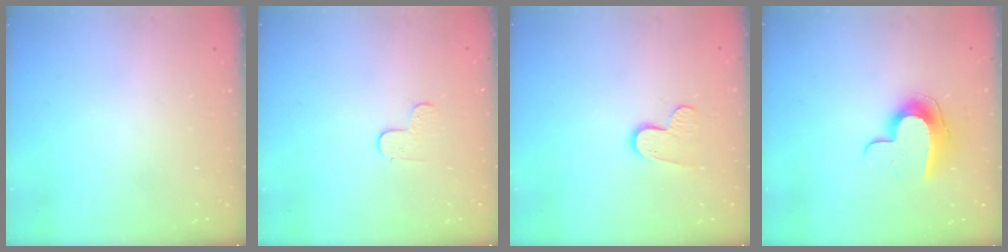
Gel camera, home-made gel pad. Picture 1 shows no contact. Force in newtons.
{"total": 3.7, "press": 3.7, "slide": 0.4}
{"total": 7.8, "press": 7.7, "slide": 0.6}
{"total": 10.2, "press": 10.2, "slide": 0.1}